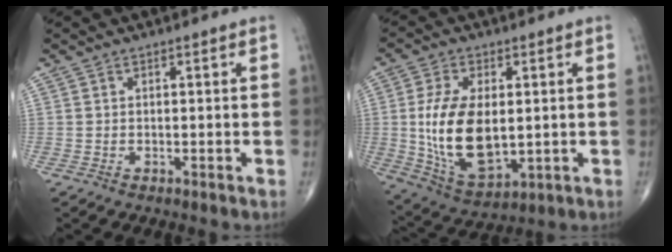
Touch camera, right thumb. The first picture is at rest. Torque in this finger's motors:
{"motor_torque": [1.85, 3.16, 1.75, 0.46, 0.45]}